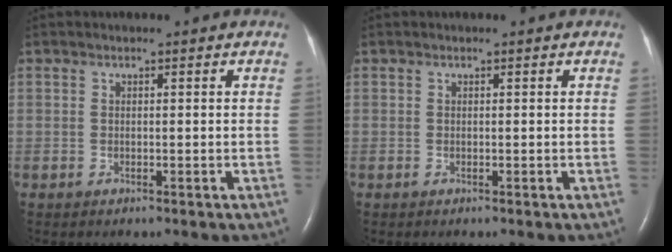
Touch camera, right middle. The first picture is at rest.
{"total": 0.0}